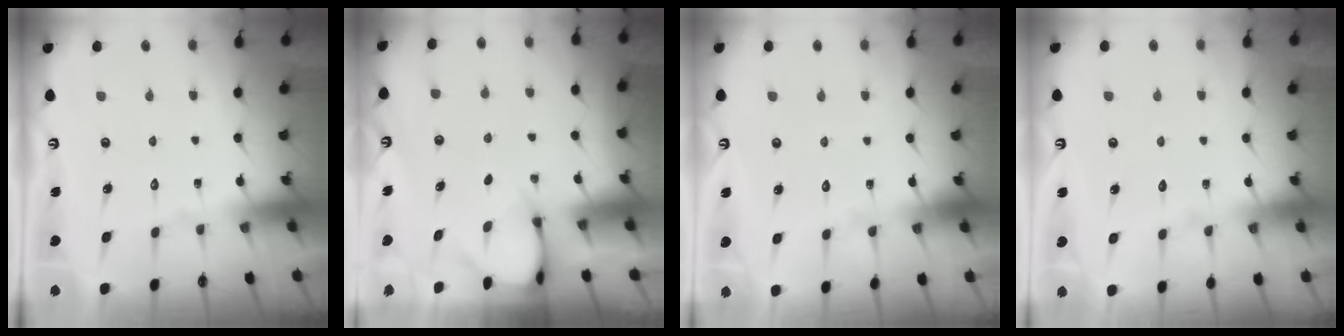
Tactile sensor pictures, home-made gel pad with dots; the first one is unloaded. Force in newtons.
{"total": 3.1, "press": 3.1, "slide": 0.2}
{"total": 4.5, "press": 4.5, "slide": 0.5}
{"total": 4.3, "press": 4.3, "slide": 0.4}